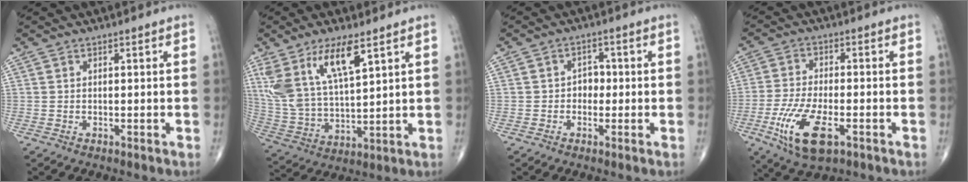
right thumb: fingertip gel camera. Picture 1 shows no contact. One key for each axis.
{"total": 14.7, "fx": 7.7, "fy": 5.2, "fz": 11.4, "tx": -0.231, "ty": -0.028, "tz": 0.159}
{"total": 2.8, "fx": -0.4, "fy": 2.2, "fz": 1.6, "tx": 0.001, "ty": 0.011, "tz": -0.015}
{"total": 11.8, "fx": -4.7, "fy": 4.8, "fz": 9.7, "tx": -0.200, "ty": 0.001, "tz": -0.082}